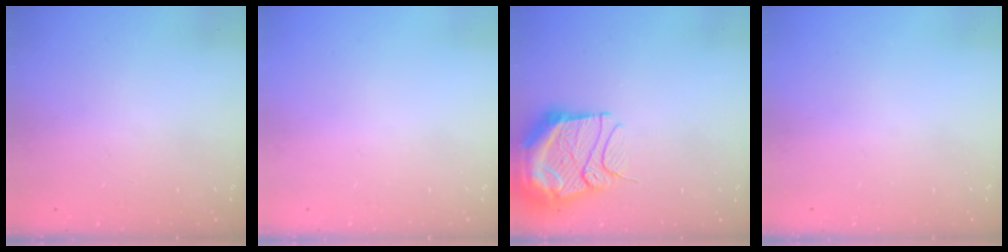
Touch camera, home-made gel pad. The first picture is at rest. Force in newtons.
{"total": 0.0}
{"total": 17.9, "press": 16.5, "slide": 6.9}
{"total": 0.0}